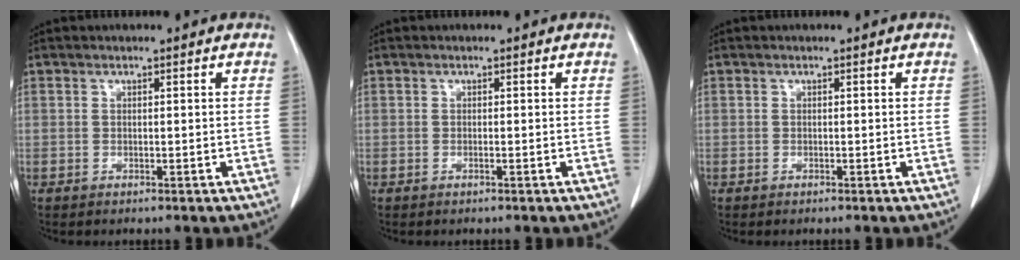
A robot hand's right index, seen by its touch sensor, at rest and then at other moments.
{"total": 0.0}
{"total": 0.0}